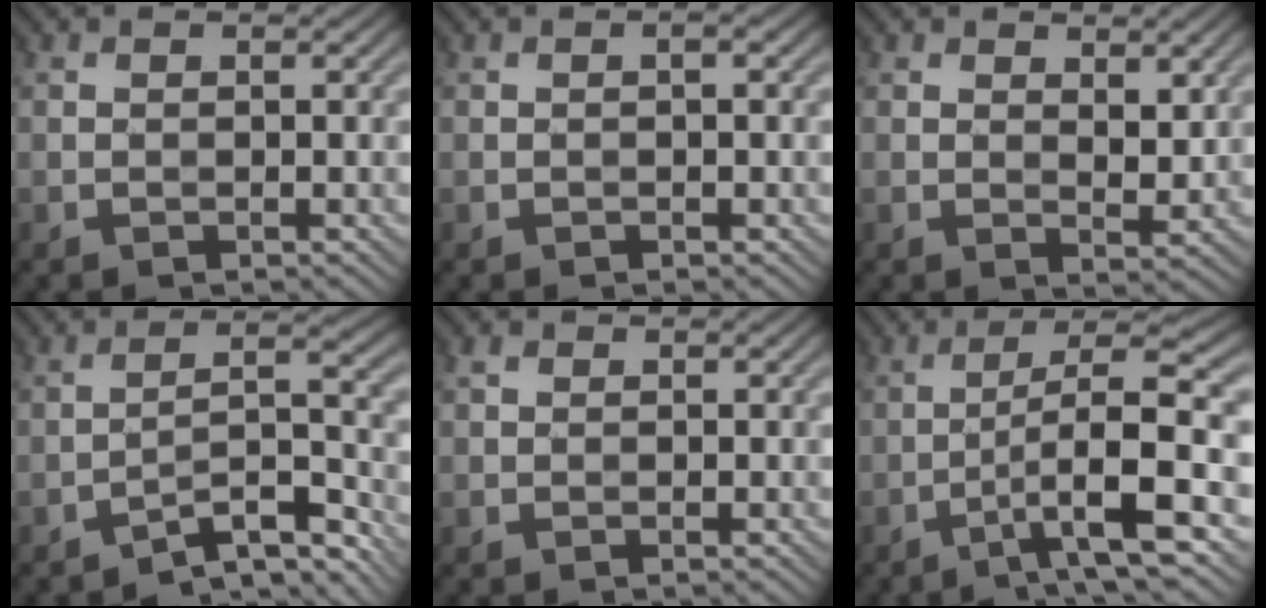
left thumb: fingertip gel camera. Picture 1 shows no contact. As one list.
[{"total": 1.0, "force": [-0.1, 0.2, 1.0], "torque": [-0.018, 0.003, -0.002]}, {"total": 3.5, "force": [1.8, 1.6, 2.5], "torque": [-0.046, -0.008, 0.036]}, {"total": 7.3, "force": [-6.1, 0.9, 3.9], "torque": [-0.055, 0.024, -0.108]}, {"total": 1.1, "force": [0.5, 0.8, 0.6], "torque": [-0.012, 0.003, 0.008]}, {"total": 9.3, "force": [-3.2, 1.3, 8.6], "torque": [-0.147, 0.013, -0.057]}]